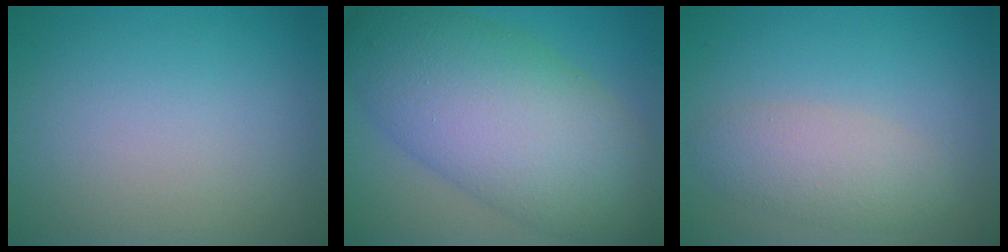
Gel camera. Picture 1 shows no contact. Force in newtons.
{"total": 12.3, "press": 12.2, "slide": 0.4}
{"total": 3.2, "press": 3.2, "slide": 0.2}